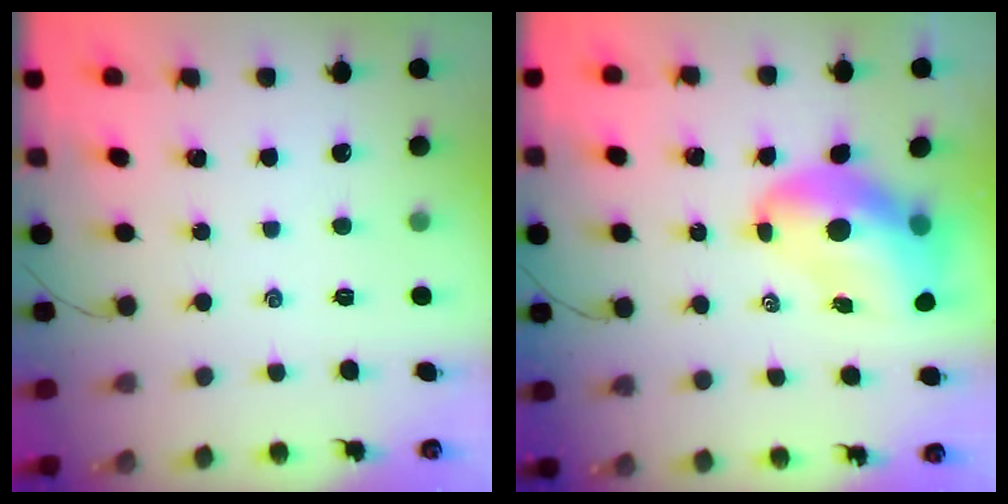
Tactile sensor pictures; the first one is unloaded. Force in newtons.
{"total": 11.8, "press": 11.3, "slide": 3.4}